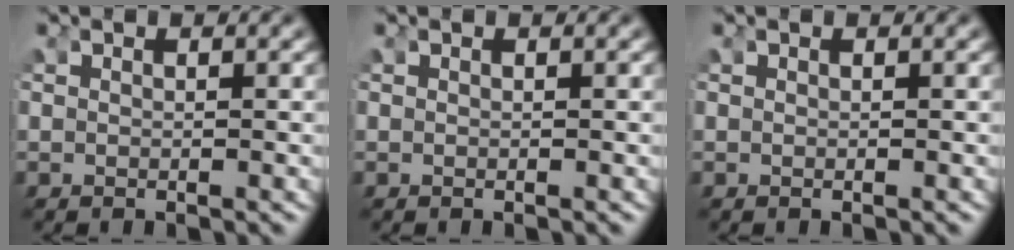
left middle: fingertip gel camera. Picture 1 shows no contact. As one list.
[{"total": 0.0}, {"total": 0.0}]